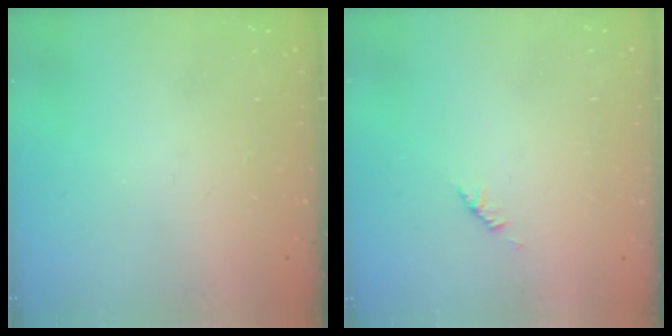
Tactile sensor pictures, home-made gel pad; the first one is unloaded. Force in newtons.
{"total": 1.9, "press": 1.8, "slide": 0.6}